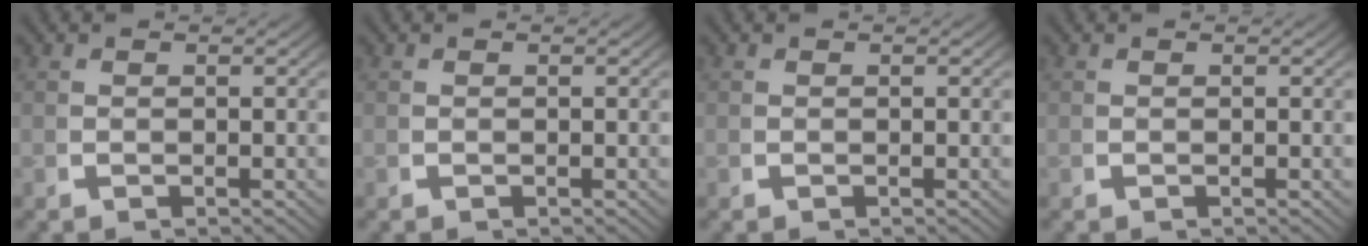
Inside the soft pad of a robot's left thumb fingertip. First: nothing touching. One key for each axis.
{"total": 0.0}
{"total": 0.0}
{"total": 0.0}